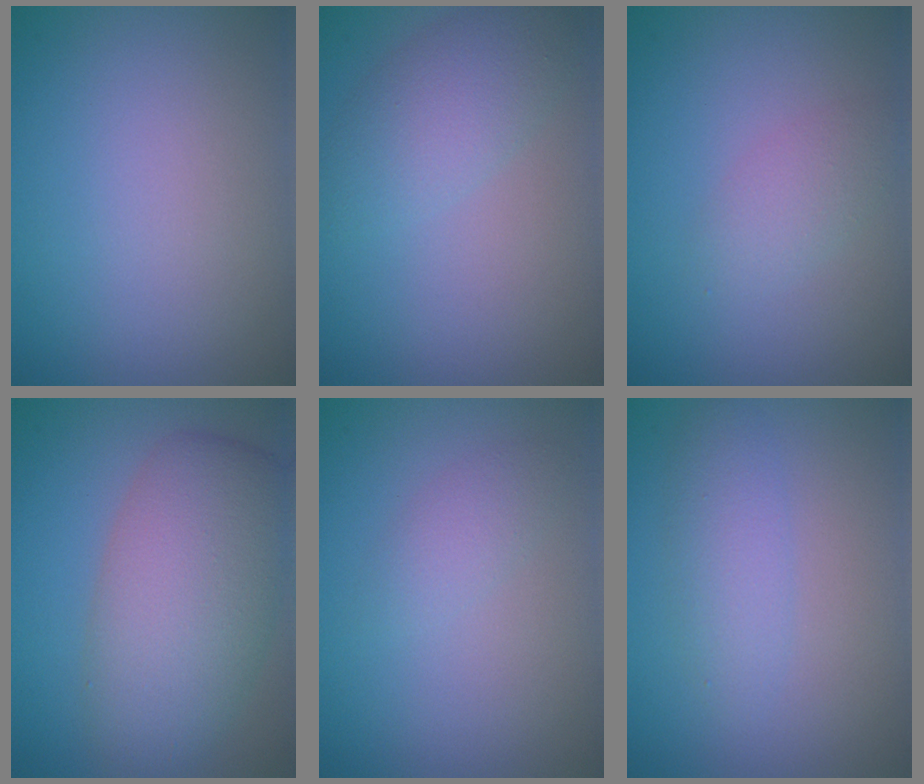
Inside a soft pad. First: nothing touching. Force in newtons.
{"total": 3.4, "press": 3.4, "slide": 0.2}
{"total": 1.8, "press": 1.8, "slide": 0.0}
{"total": 7.7, "press": 7.7, "slide": 0.7}
{"total": 1.4, "press": 1.4, "slide": 0.1}
{"total": 2.4, "press": 2.4, "slide": 0.0}